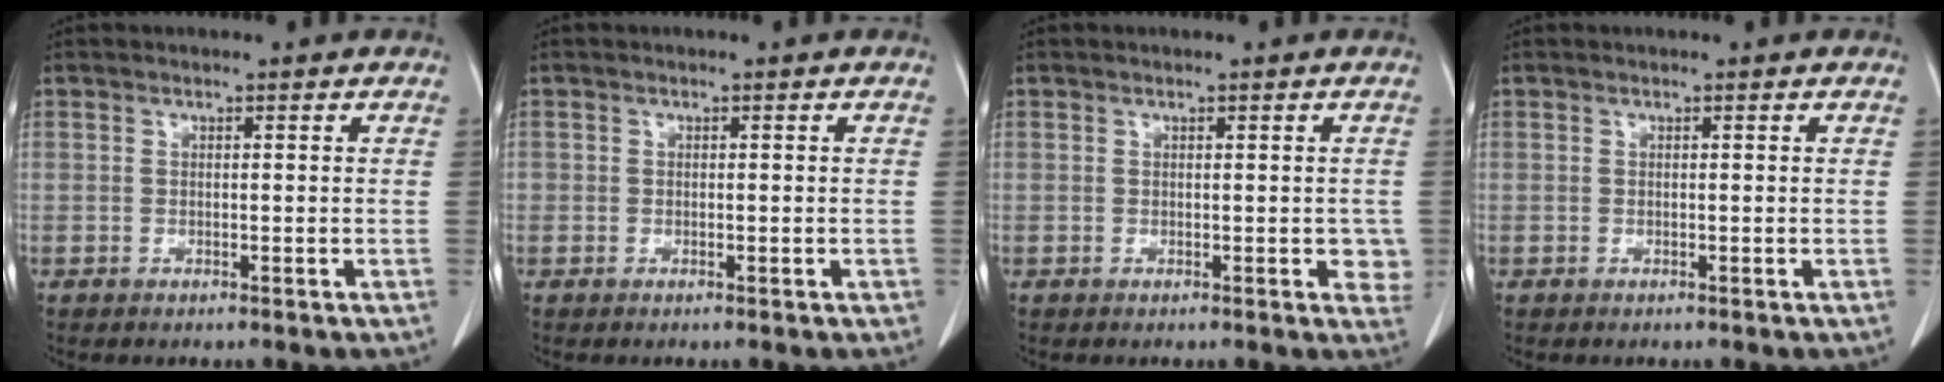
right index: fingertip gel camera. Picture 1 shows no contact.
{"total": 1.0, "force": [-0.3, 0.7, 0.6], "torque": [-0.002, 0.006, 0.003]}
{"total": 2.4, "force": [0.1, 1.4, 2.0], "torque": [-0.006, 0.000, -0.001]}
{"total": 0.0}